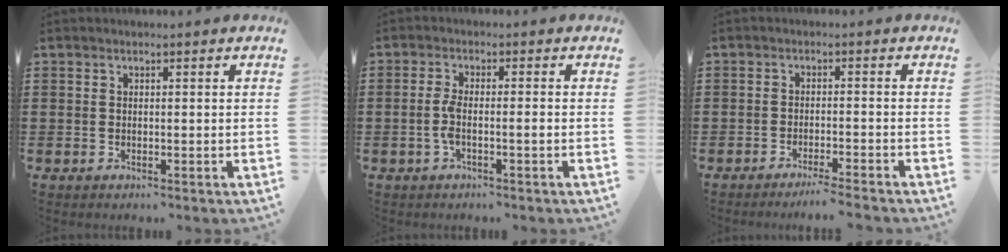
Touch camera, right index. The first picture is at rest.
{"total": 3.5, "force": [-1.0, 0.5, 3.3], "torque": [-0.083, -0.008, -0.027]}
{"total": 2.6, "force": [-2.4, -0.4, 0.9], "torque": [-0.016, -0.001, -0.048]}